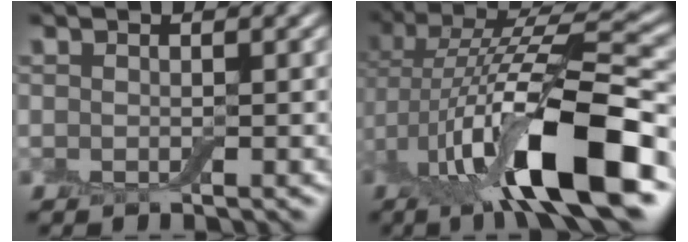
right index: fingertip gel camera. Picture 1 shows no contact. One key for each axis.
{"total": 12.8, "fx": -2.9, "fy": 3.8, "fz": 11.9, "tx": -0.207, "ty": 0.013, "tz": -0.059}